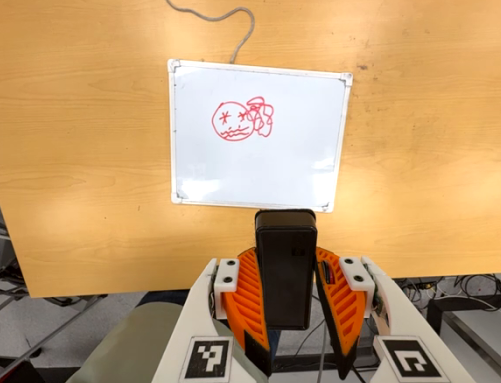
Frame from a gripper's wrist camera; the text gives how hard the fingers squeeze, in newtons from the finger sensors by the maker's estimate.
{"total": 9.9, "left": 8.0, "right": 11.8}